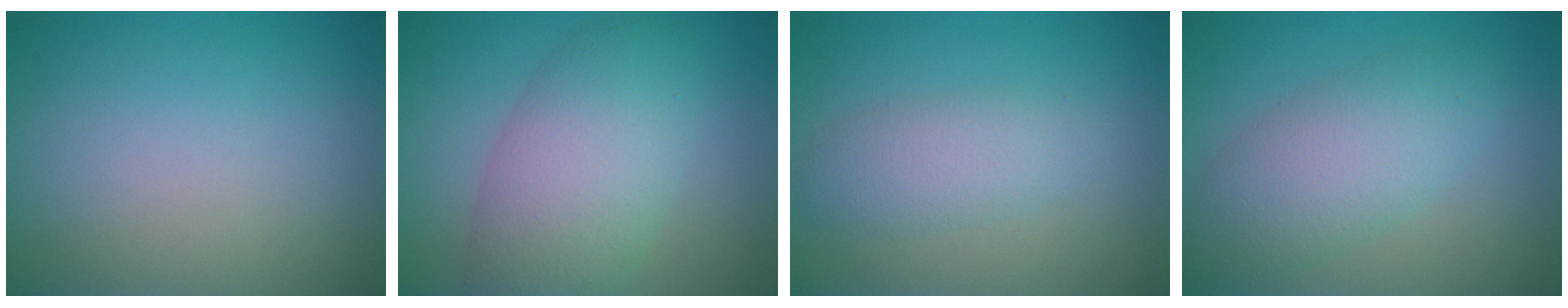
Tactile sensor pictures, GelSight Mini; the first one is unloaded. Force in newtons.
{"total": 7.3, "press": 7.3, "slide": 0.5}
{"total": 3.1, "press": 3.1, "slide": 0.0}
{"total": 5.4, "press": 5.4, "slide": 0.1}